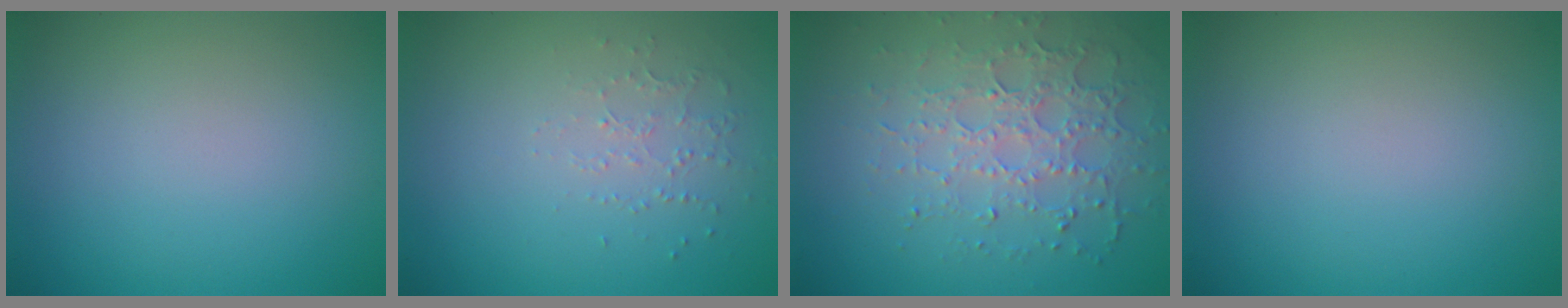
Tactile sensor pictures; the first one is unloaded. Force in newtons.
{"total": 1.0, "press": 0.6, "slide": 0.8}
{"total": 4.0, "press": 3.8, "slide": 1.4}
{"total": 0.0}